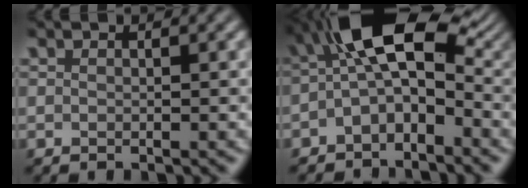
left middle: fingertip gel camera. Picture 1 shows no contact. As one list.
[{"total": 8.1, "force": [-0.4, 4.1, 6.9], "torque": [-0.114, 0.021, -0.025]}]